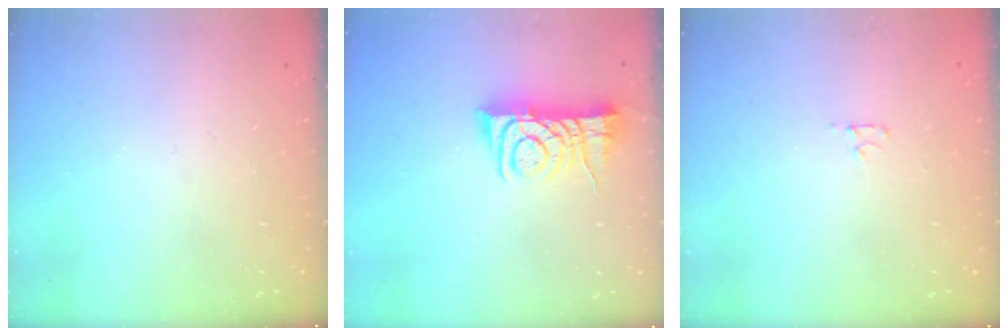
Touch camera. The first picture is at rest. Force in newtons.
{"total": 8.0, "press": 8.0, "slide": 0.7}
{"total": 2.7, "press": 2.7, "slide": 0.3}